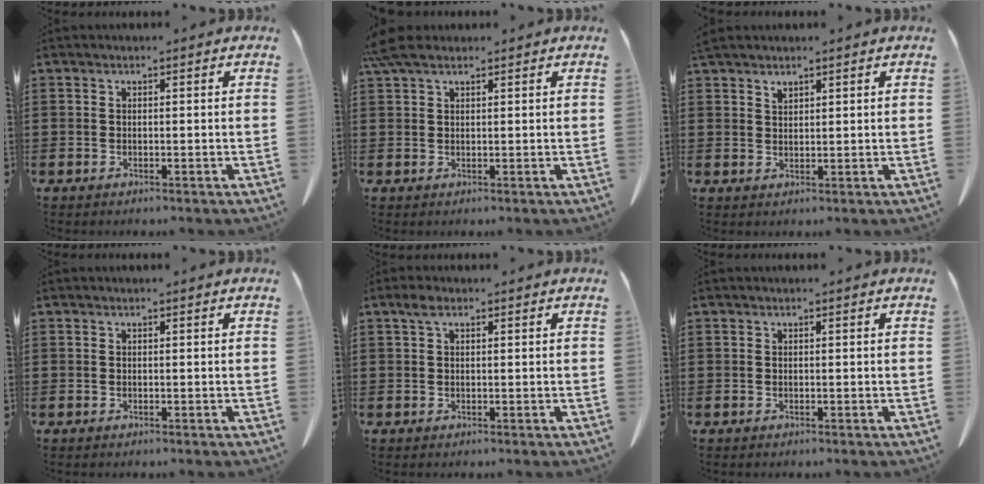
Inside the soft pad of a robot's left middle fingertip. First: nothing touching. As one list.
[{"total": 3.3, "force": [2.2, 1.2, 2.1], "torque": [-0.055, 0.002, 0.040]}, {"total": 1.4, "force": [1.3, 0.3, 0.4], "torque": [-0.011, 0.000, 0.026]}, {"total": 0.0}, {"total": 1.8, "force": [0.6, 0.9, 1.4], "torque": [-0.031, 0.007, 0.011]}, {"total": 0.0}]